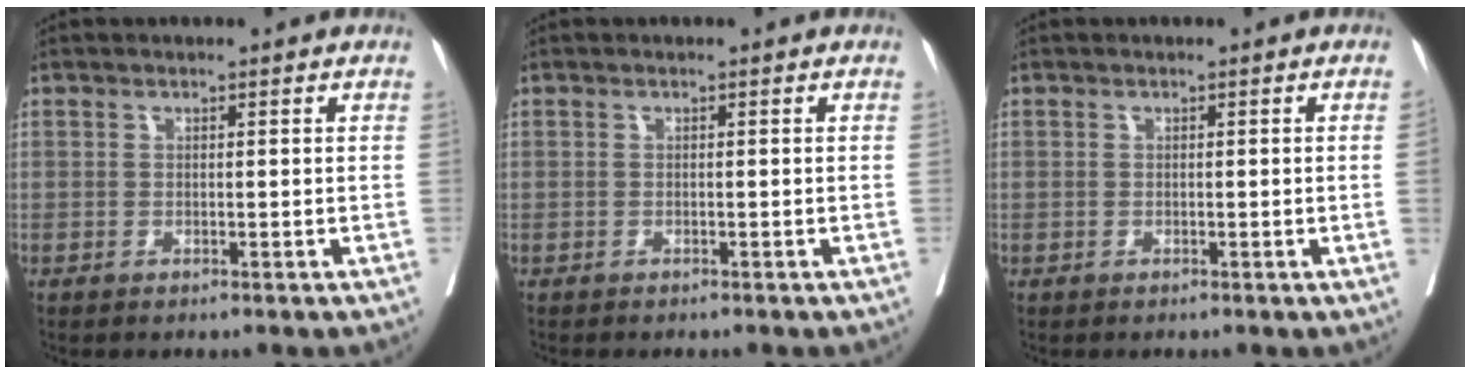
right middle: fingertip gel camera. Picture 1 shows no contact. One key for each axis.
{"total": 1.0, "fx": -0.9, "fy": 0.1, "fz": 0.3, "tx": -0.002, "ty": 0.001, "tz": -0.013}
{"total": 0.8, "fx": 0.0, "fy": -0.4, "fz": 0.7, "tx": -0.003, "ty": 0.001, "tz": 0.001}